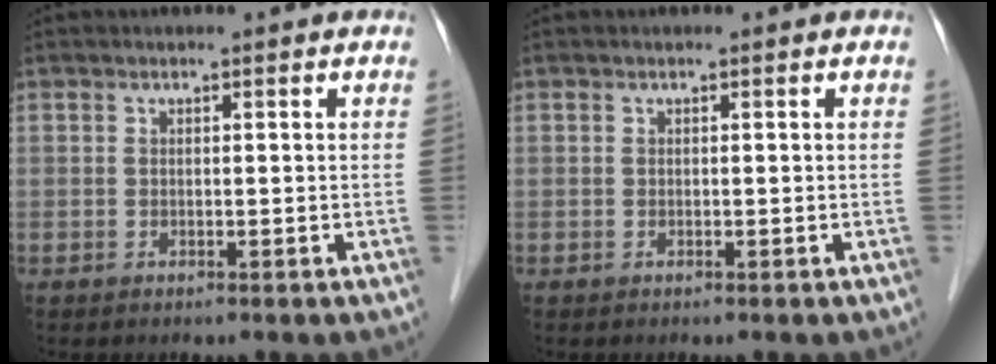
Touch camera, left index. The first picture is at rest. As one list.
[{"total": 0.0}]